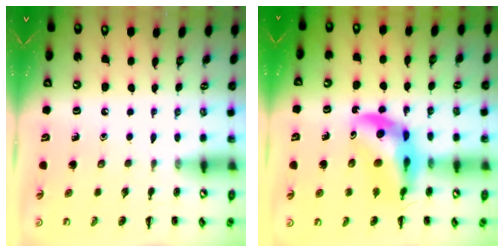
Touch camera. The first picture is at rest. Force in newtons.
{"total": 13.0, "press": 12.5, "slide": 3.6}